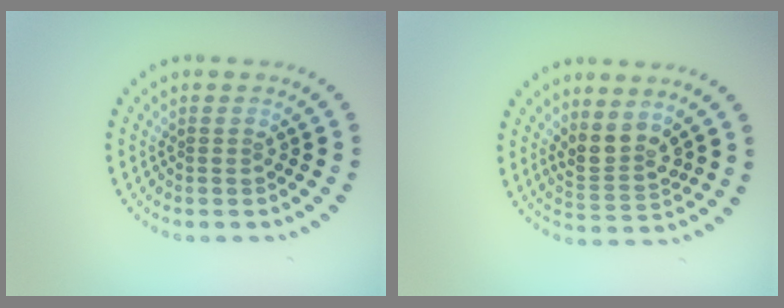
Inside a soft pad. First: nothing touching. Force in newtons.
{"total": 2.8, "press": 2.4, "slide": 1.5}